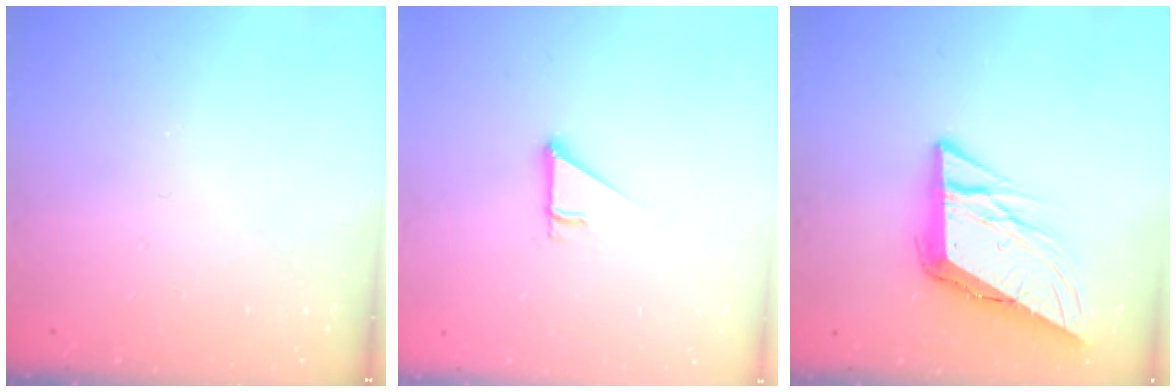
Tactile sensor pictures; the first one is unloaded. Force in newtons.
{"total": 2.5, "press": 2.5, "slide": 0.1}
{"total": 11.4, "press": 11.2, "slide": 1.9}